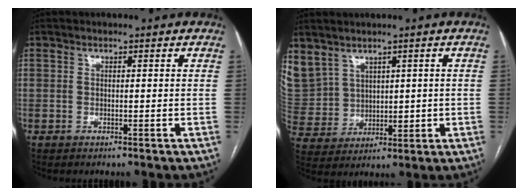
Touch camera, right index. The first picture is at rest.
{"total": 13.8, "force": [6.0, 11.2, 5.3], "torque": [-0.180, 0.041, 0.155]}